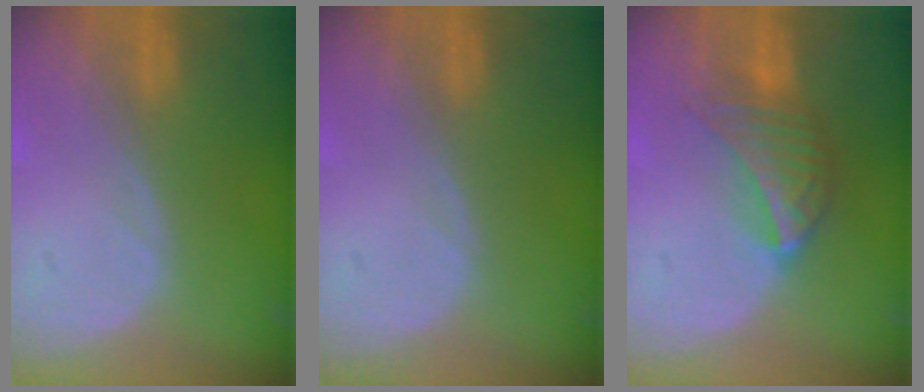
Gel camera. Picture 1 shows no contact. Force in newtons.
{"total": 0.0}
{"total": 7.0, "press": 6.2, "slide": 3.3}